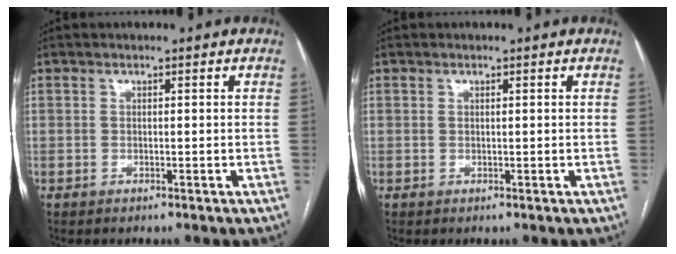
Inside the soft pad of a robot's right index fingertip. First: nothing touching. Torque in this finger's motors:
{"motor_torque": [-0.05, 0.00, -0.01, 0.00]}